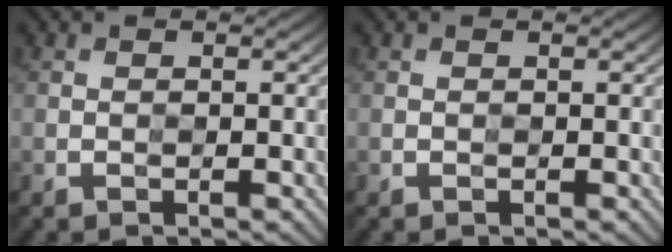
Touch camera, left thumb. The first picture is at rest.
{"total": 0.0}